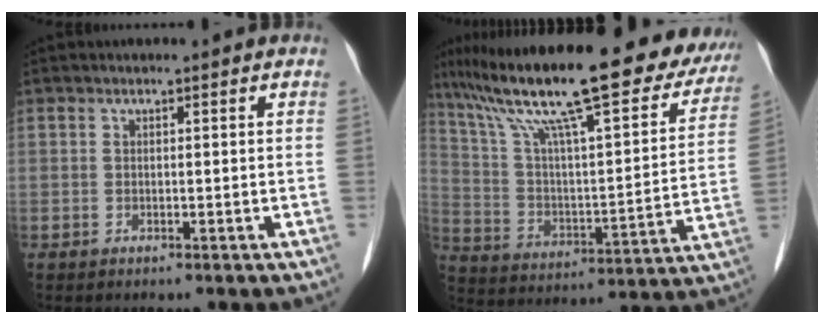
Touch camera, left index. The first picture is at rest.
{"total": 31.4, "force": [24.8, 5.8, 18.5], "torque": [-0.300, 0.005, 0.351]}